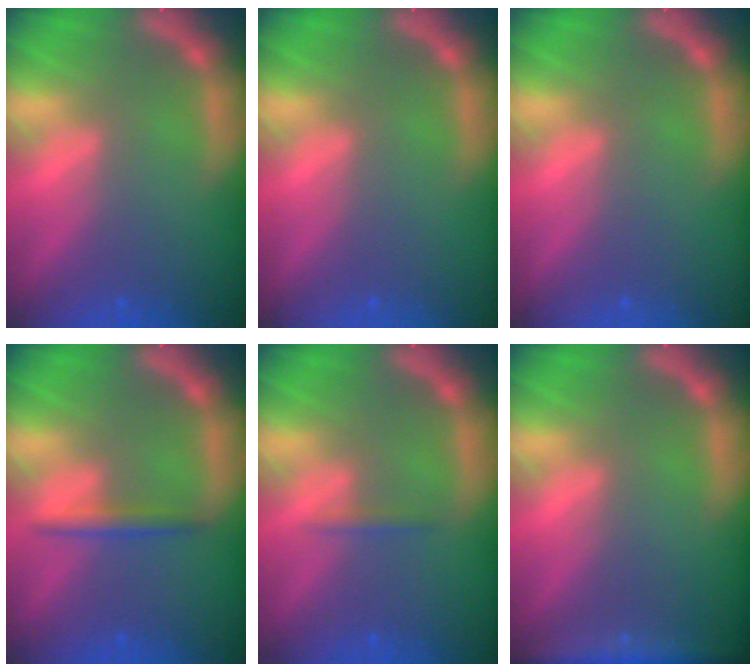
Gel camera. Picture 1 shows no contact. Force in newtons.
{"total": 0.0}
{"total": 0.0}
{"total": 1.9}
{"total": 0.9}
{"total": 5.0}